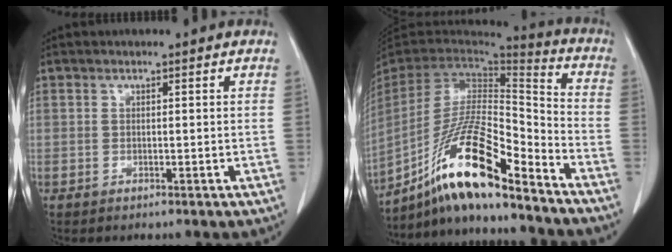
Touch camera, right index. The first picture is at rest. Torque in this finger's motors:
{"motor_torque": [1.10, -1.04, 0.66, 0.21]}